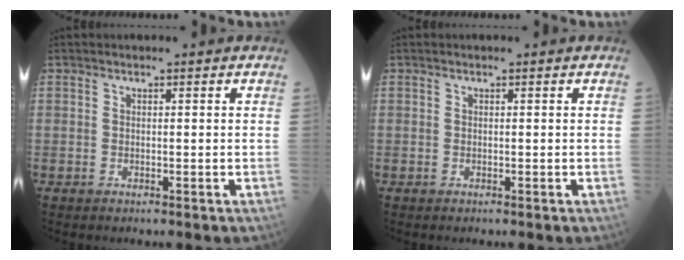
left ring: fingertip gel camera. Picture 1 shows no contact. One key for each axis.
{"total": 0.0}